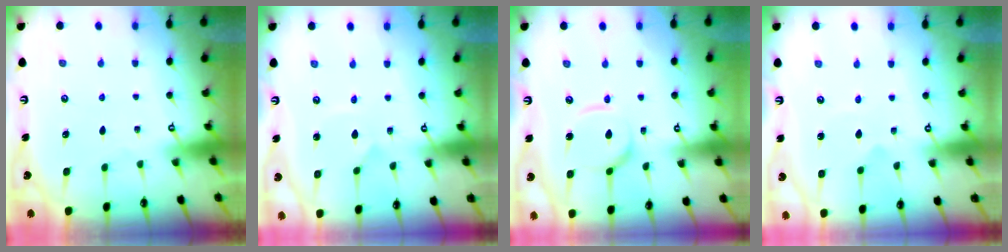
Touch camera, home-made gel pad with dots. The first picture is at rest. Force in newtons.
{"total": 2.1, "press": 2.1, "slide": 0.0}
{"total": 11.8, "press": 11.7, "slide": 1.1}
{"total": 2.3, "press": 2.3, "slide": 0.1}